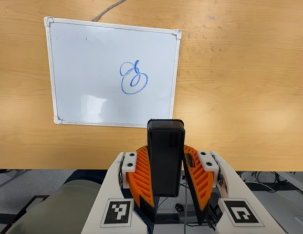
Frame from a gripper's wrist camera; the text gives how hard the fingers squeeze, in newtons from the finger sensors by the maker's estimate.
{"total": 8.8, "left": 7.3, "right": 10.4}